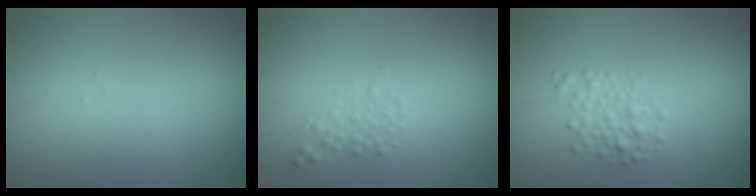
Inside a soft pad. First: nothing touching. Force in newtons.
{"total": 1.5, "press": 1.5, "slide": 0.1}
{"total": 2.3, "press": 2.3, "slide": 0.1}